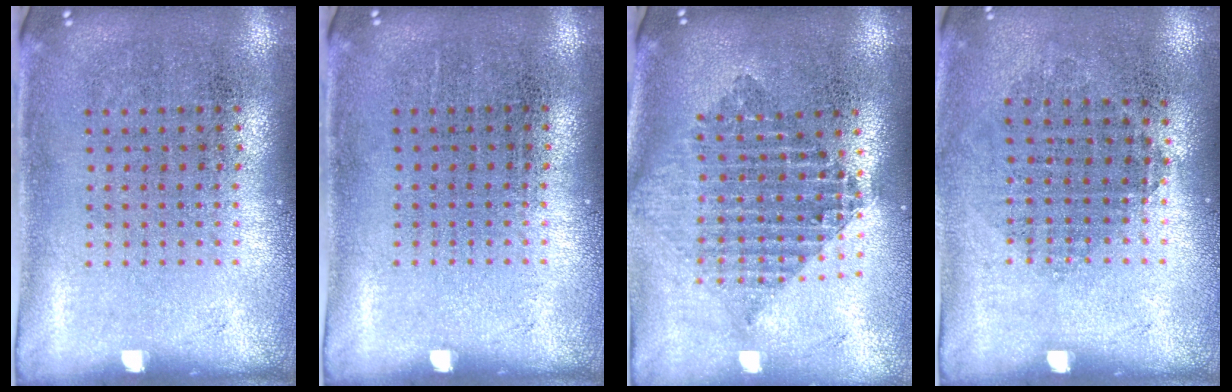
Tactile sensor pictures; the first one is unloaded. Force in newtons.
{"total": 0.0}
{"total": 2.1, "press": 1.7, "slide": 1.2}
{"total": 0.8, "press": 0.8, "slide": 0.3}